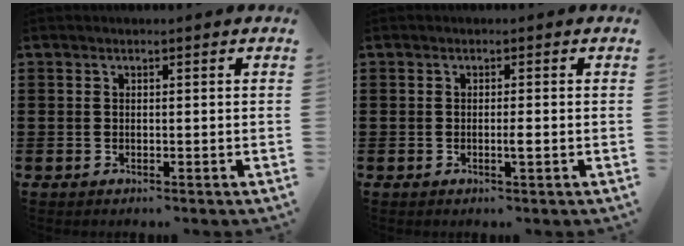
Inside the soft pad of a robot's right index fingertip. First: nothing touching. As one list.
[{"total": 2.4, "force": [-0.7, 0.0, 2.4], "torque": [-0.038, -0.005, -0.013]}]